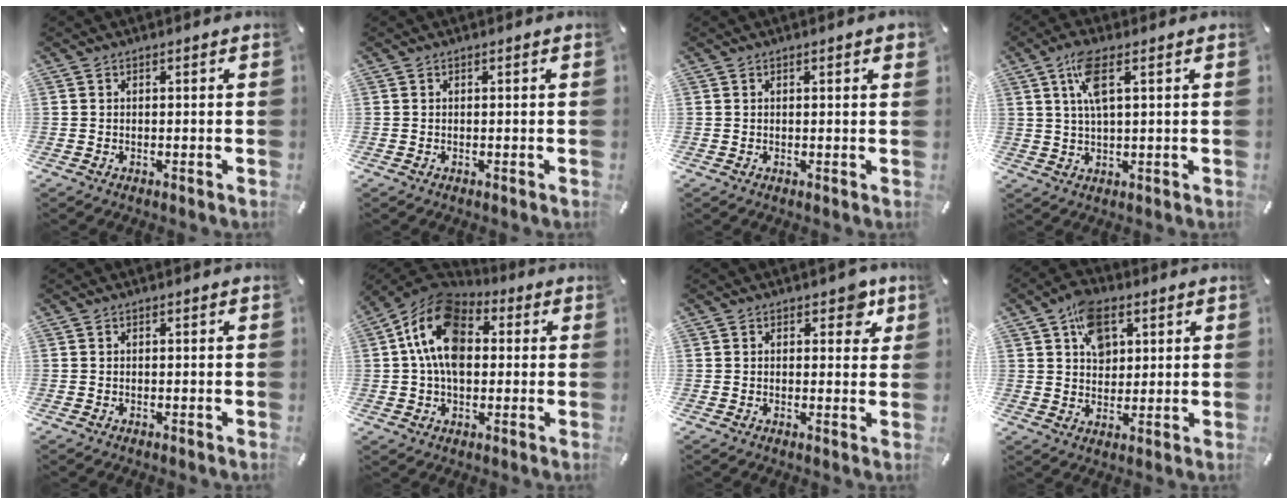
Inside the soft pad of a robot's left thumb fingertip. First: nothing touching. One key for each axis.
{"total": 0.0}
{"total": 0.9, "fx": 0.4, "fy": 0.1, "fz": 0.9, "tx": -0.016, "ty": 0.002, "tz": 0.006}
{"total": 7.5, "fx": 3.0, "fy": 2.3, "fz": 6.4, "tx": -0.140, "ty": 0.003, "tz": 0.050}
{"total": 0.0}
{"total": 15.1, "fx": 2.5, "fy": 10.7, "fz": 10.4, "tx": -0.209, "ty": 0.002, "tz": 0.042}
{"total": 5.1, "fx": 2.6, "fy": 3.1, "fz": 3.0, "tx": -0.021, "ty": -0.004, "tz": 0.037}
{"total": 8.9, "fx": 3.8, "fy": 6.5, "fz": 4.7, "tx": -0.077, "ty": 0.000, "tz": 0.069}